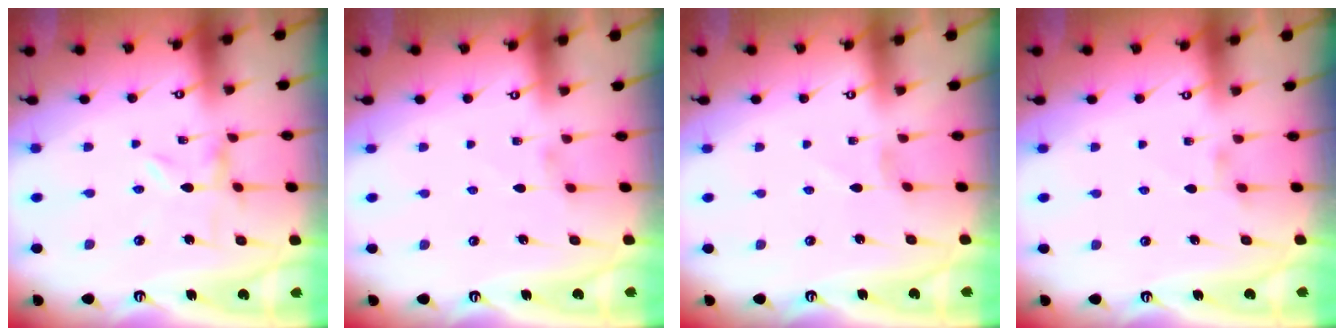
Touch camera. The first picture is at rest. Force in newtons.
{"total": 1.1, "press": 1.0, "slide": 0.3}
{"total": 0.0}
{"total": 1.6, "press": 1.6, "slide": 0.3}